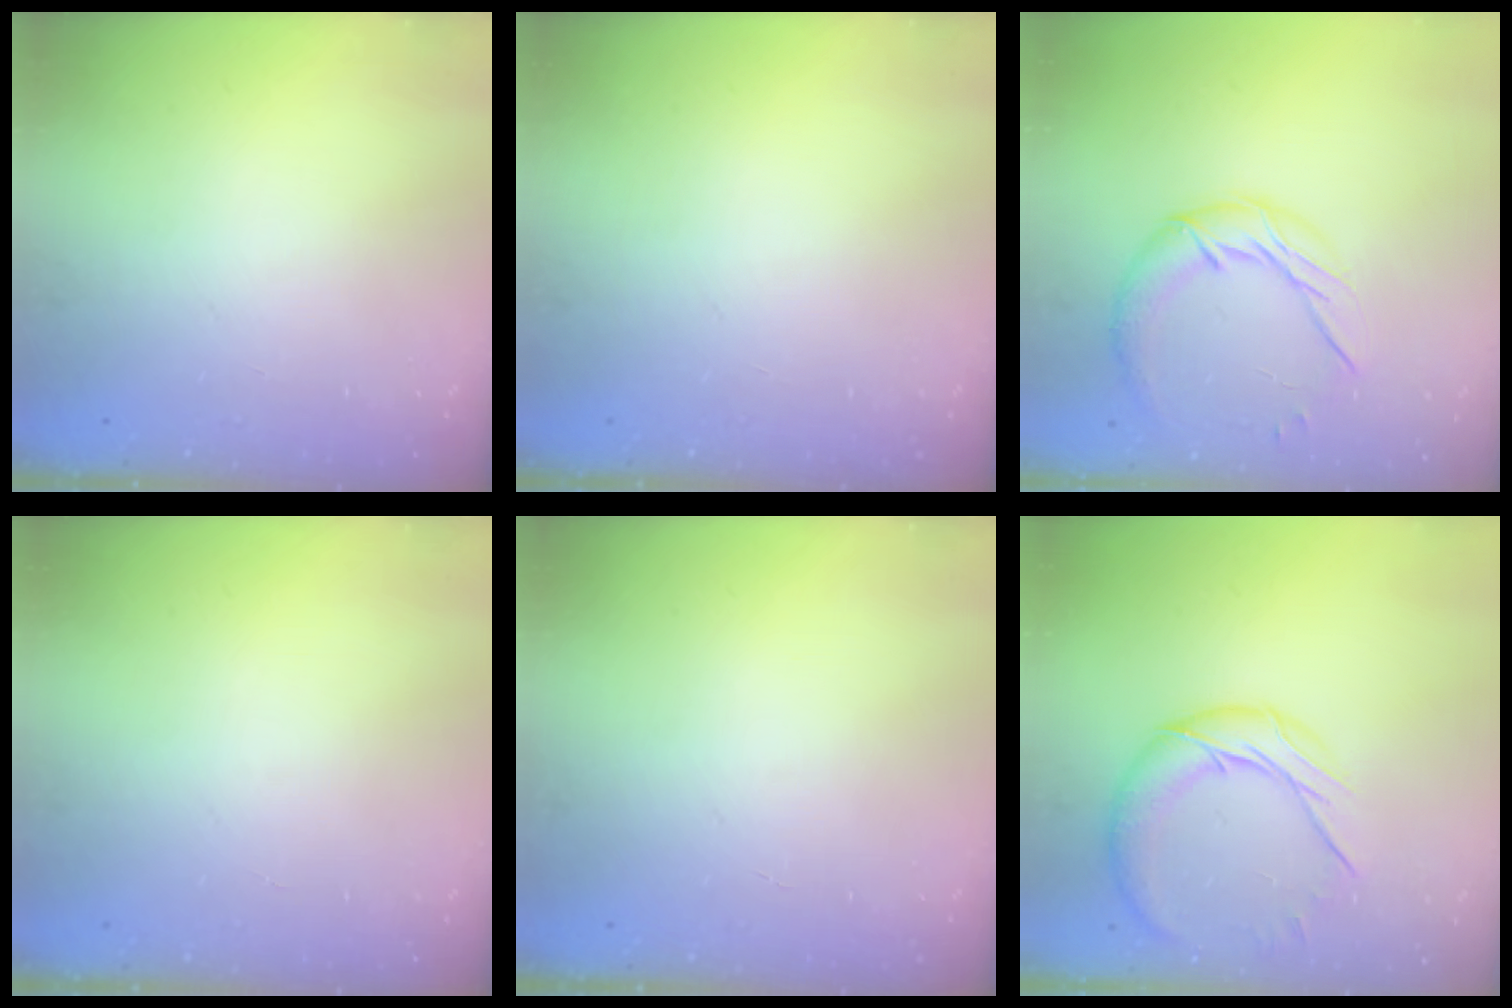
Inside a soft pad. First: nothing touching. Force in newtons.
{"total": 0.0}
{"total": 11.5, "press": 11.5, "slide": 0.8}
{"total": 0.0}
{"total": 0.0}
{"total": 13.3, "press": 13.2, "slide": 1.0}